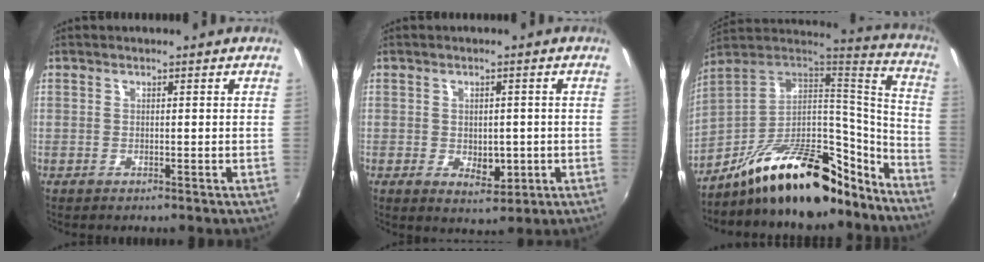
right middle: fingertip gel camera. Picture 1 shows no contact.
{"total": 4.6, "force": [-0.8, 3.1, 3.3], "torque": [-0.051, -0.009, -0.009]}
{"total": 23.8, "force": [-17.4, 9.2, 13.4], "torque": [-0.202, 0.030, -0.269]}